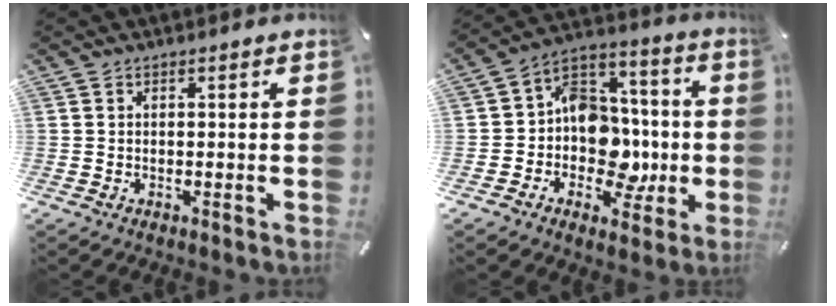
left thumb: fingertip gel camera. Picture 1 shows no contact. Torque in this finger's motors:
{"motor_torque": [1.12, 2.95, 0.54, -0.26, 0.09]}